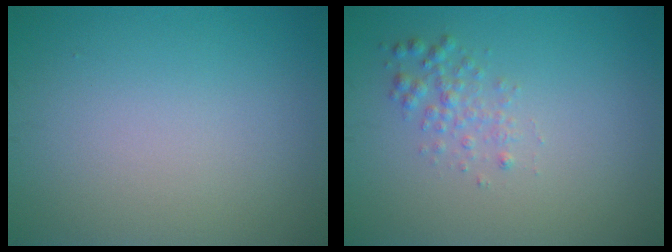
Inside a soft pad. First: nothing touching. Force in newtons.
{"total": 1.7, "press": 1.7, "slide": 0.0}